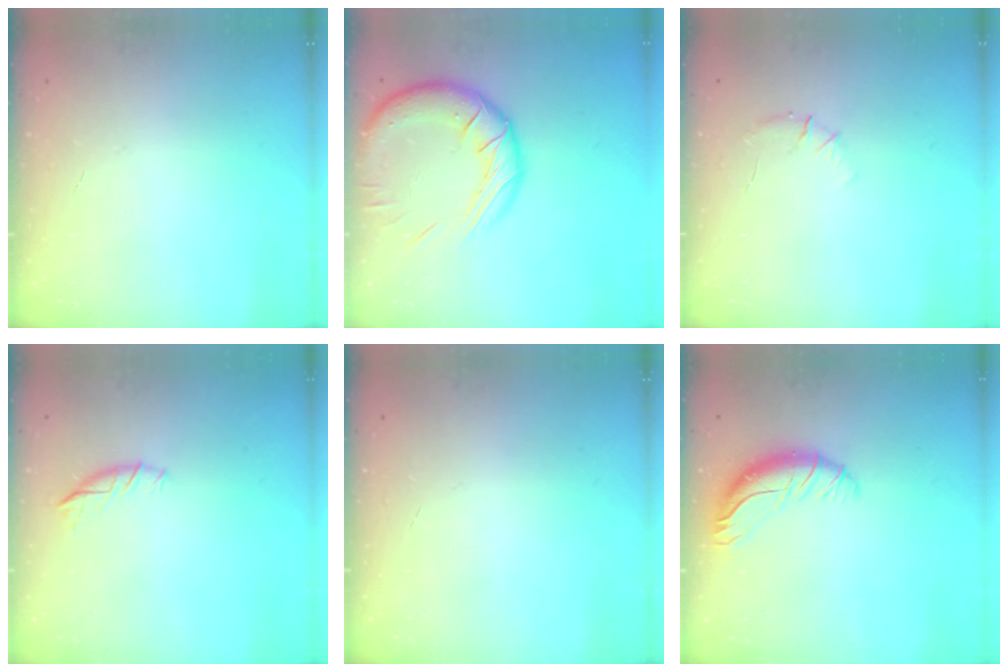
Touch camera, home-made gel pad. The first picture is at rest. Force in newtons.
{"total": 20.6, "press": 20.4, "slide": 2.8}
{"total": 5.1, "press": 4.9, "slide": 1.6}
{"total": 5.5, "press": 5.4, "slide": 0.7}
{"total": 0.0}
{"total": 10.4, "press": 10.1, "slide": 2.2}